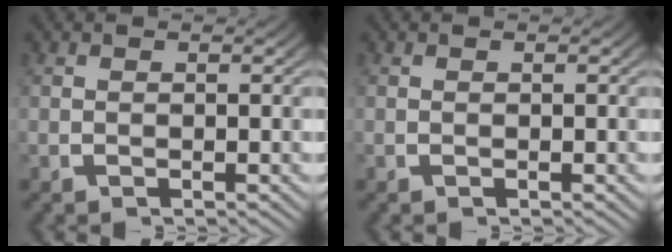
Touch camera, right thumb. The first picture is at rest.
{"total": 0.0}